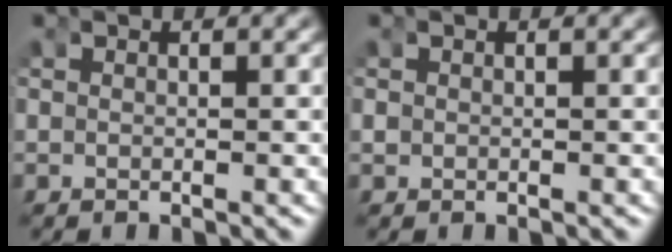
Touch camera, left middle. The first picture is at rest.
{"total": 0.7, "force": [-0.3, 0.7, 0.1], "torque": [-0.008, -0.003, -0.002]}